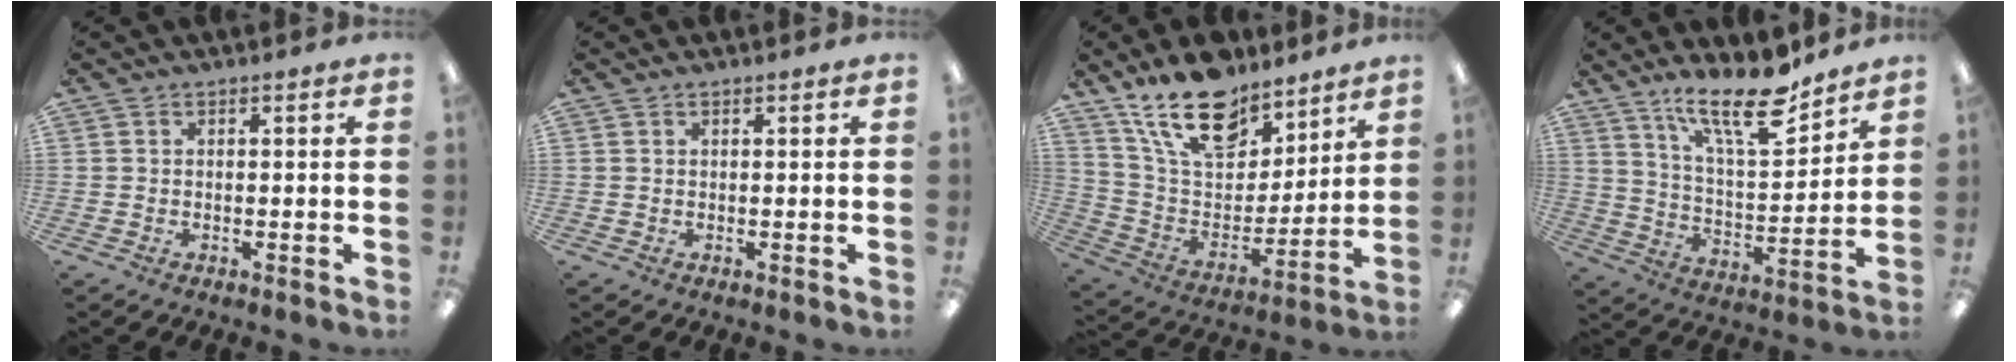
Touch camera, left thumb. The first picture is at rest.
{"total": 0.5, "force": [0.4, 0.2, 0.3], "torque": [-0.006, 0.003, 0.007]}
{"total": 19.0, "force": [13.8, 9.5, 9.0], "torque": [-0.168, -0.078, 0.250]}
{"total": 16.5, "force": [12.6, 4.7, 9.6], "torque": [-0.154, -0.079, 0.210]}